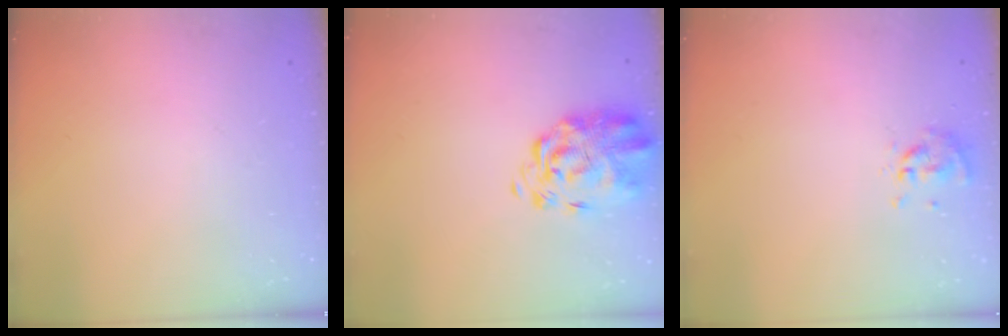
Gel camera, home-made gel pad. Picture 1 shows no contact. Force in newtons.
{"total": 3.8, "press": 3.5, "slide": 1.6}
{"total": 0.0}